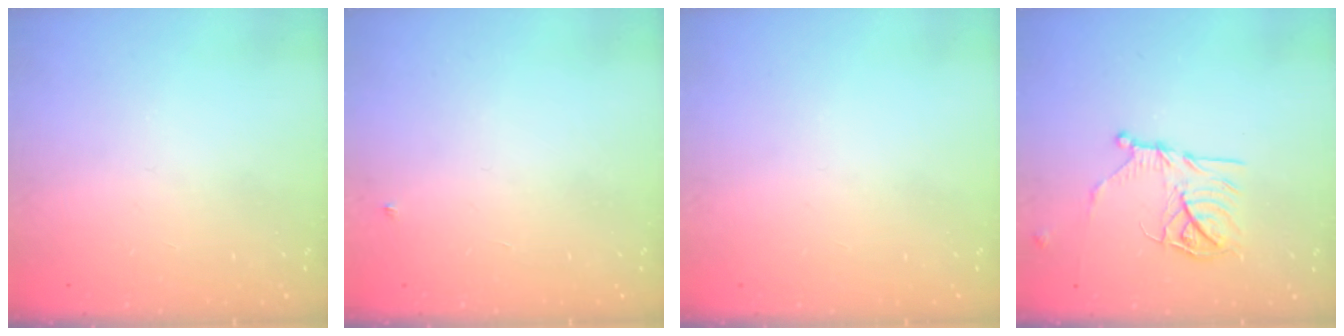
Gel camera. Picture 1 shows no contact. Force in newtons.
{"total": 2.7, "press": 2.7, "slide": 0.4}
{"total": 0.0}
{"total": 13.2, "press": 13.2, "slide": 0.8}